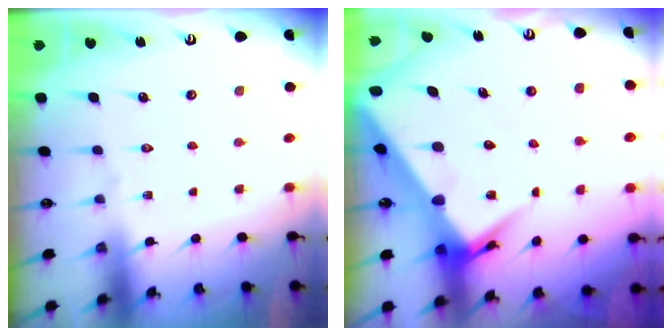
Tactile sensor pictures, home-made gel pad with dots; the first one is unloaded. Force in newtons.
{"total": 9.2, "press": 9.2, "slide": 0.8}